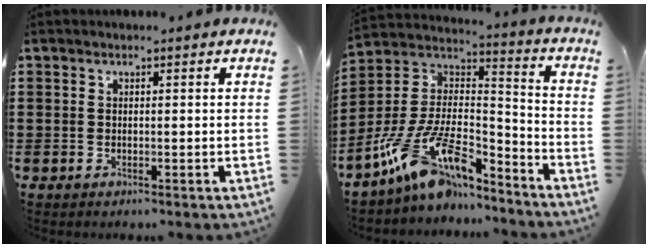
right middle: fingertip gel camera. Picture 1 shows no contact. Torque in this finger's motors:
{"motor_torque": [1.65, -0.49, 0.57, 0.21]}